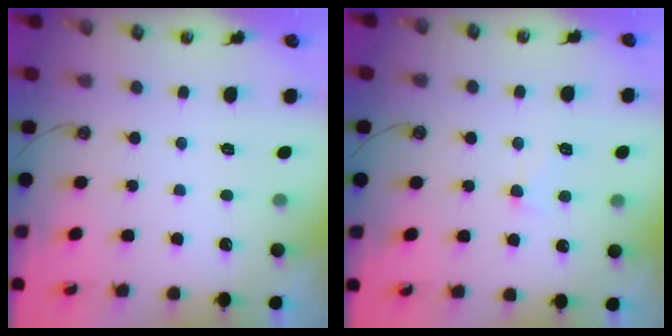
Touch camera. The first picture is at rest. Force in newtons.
{"total": 3.1, "press": 3.0, "slide": 0.8}